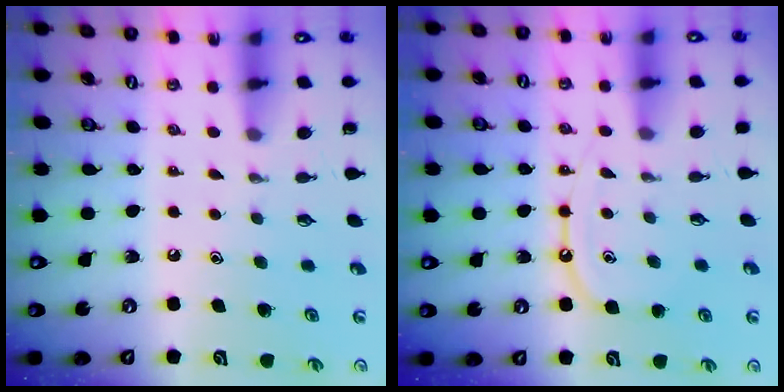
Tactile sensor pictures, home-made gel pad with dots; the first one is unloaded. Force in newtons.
{"total": 8.5, "press": 8.5, "slide": 0.9}